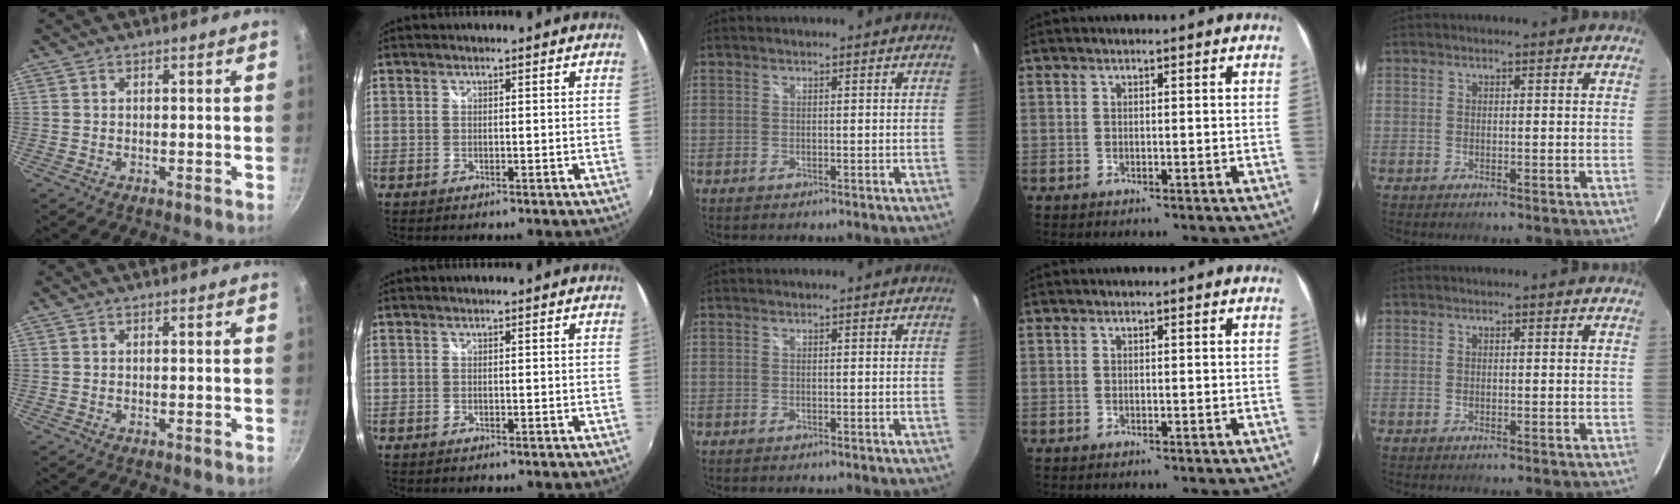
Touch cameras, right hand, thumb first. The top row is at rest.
{}